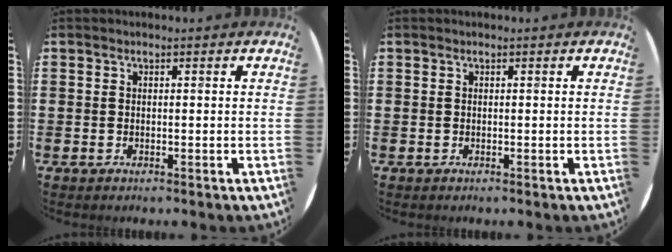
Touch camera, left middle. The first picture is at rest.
{"total": 0.0}